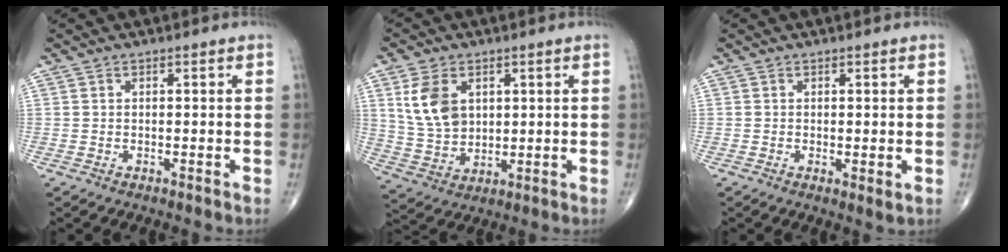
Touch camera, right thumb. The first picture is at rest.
{"total": 10.1, "force": [3.3, 7.1, 6.4], "torque": [-0.109, -0.012, 0.076]}
{"total": 1.9, "force": [0.0, 0.5, 1.8], "torque": [-0.032, -0.009, -0.001]}